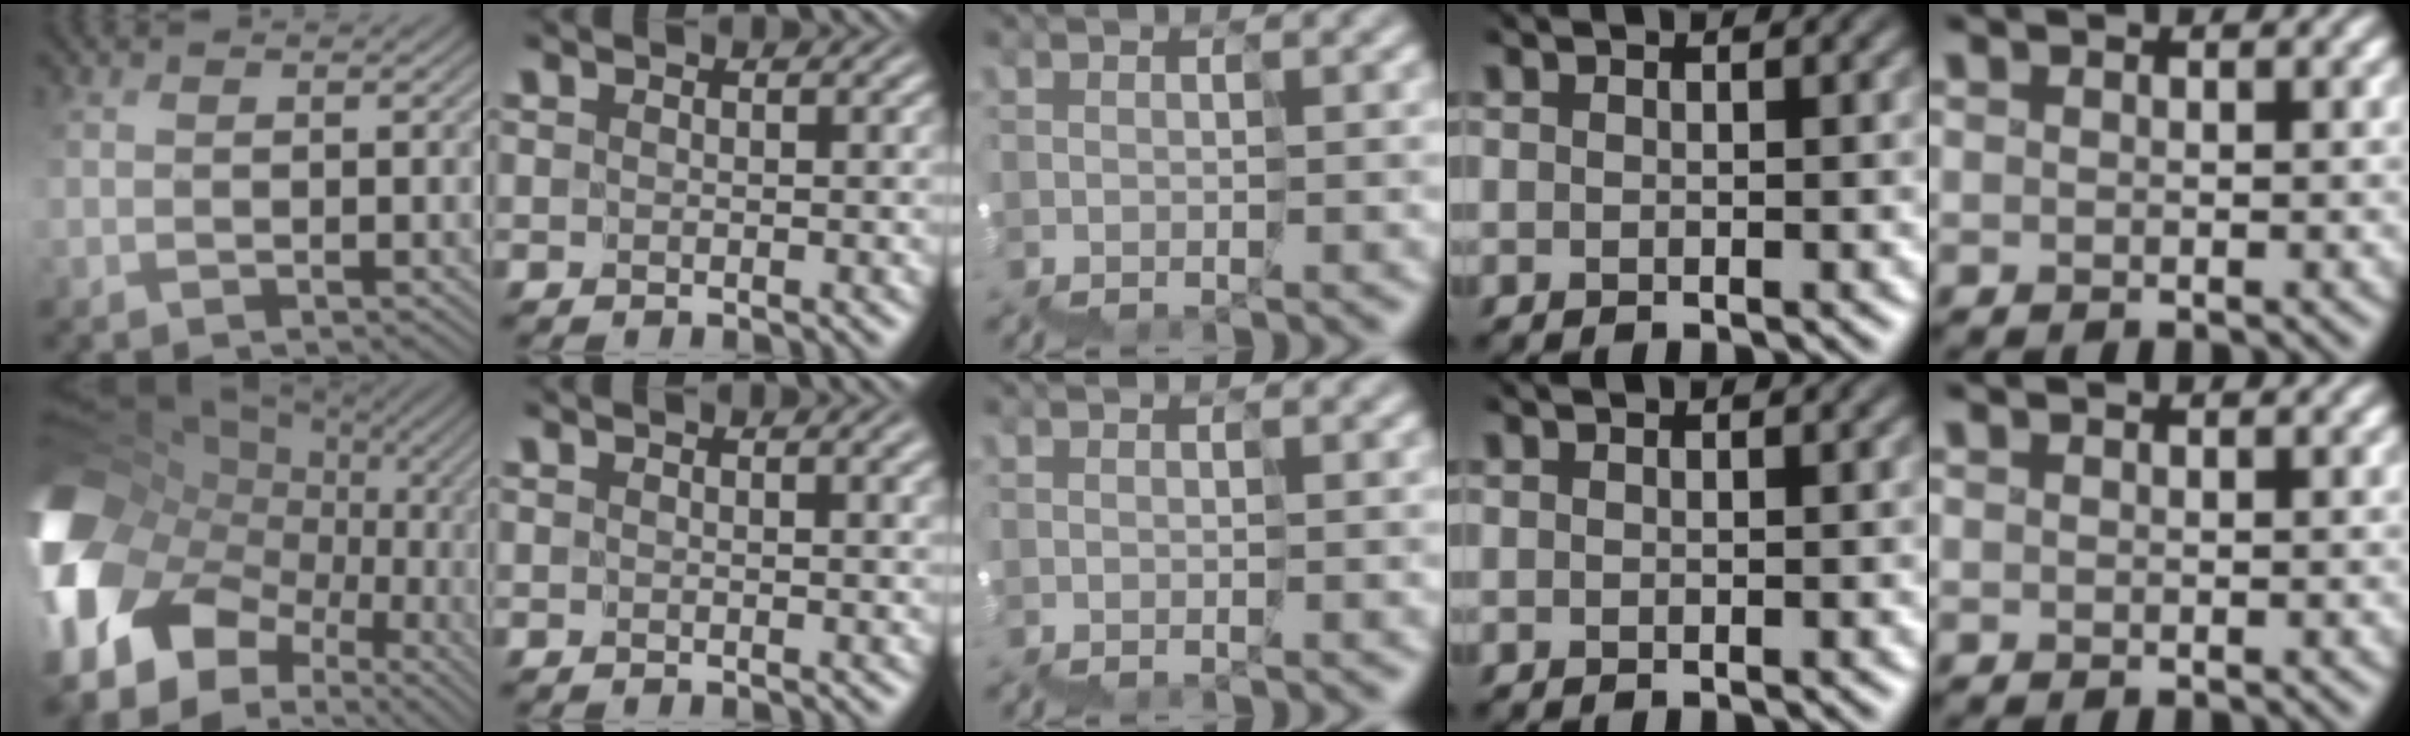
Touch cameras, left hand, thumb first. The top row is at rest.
{"thumb": {"total": 20.9, "force": [-2.2, 16.0, 13.2], "torque": [-0.325, -0.026, -0.024]}, "index": {"total": 1.4, "force": [0.9, 0.2, 1.1], "torque": [-0.011, -0.003, 0.015]}}